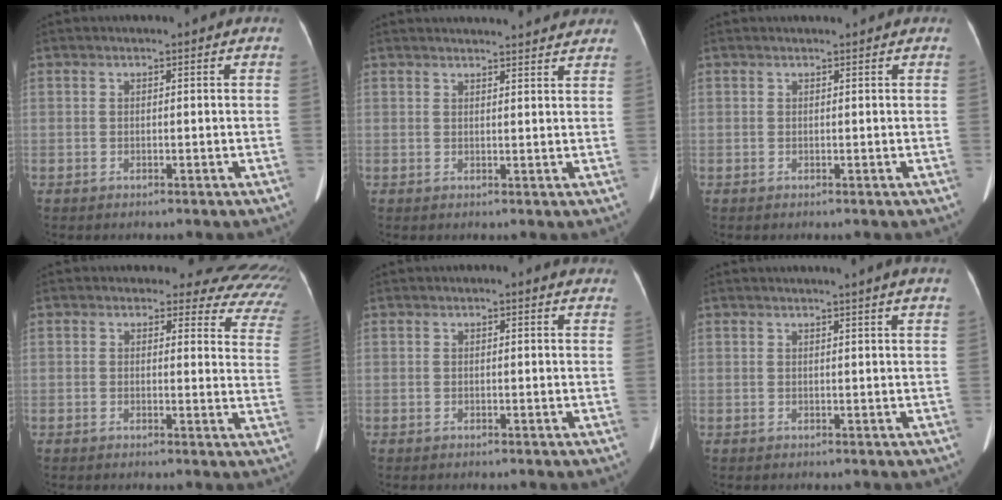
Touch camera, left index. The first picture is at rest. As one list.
[{"total": 13.0, "force": [12.4, 1.4, 3.5], "torque": [-0.034, 0.018, 0.137]}, {"total": 2.6, "force": [2.5, 0.2, 0.7], "torque": [-0.011, 0.022, 0.028]}, {"total": 11.8, "force": [10.1, 5.0, 3.5], "torque": [0.000, -0.043, 0.063]}, {"total": 2.1, "force": [1.8, 0.5, 0.9], "torque": [-0.010, 0.003, 0.006]}, {"total": 3.2, "force": [2.7, -0.9, 1.5], "torque": [-0.023, 0.003, 0.031]}]